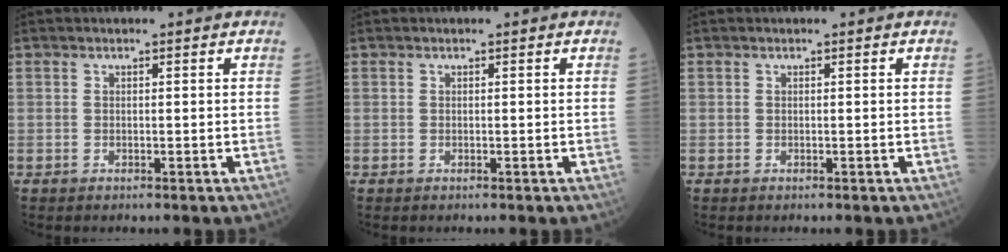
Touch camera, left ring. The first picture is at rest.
{"total": 0.0}
{"total": 0.0}